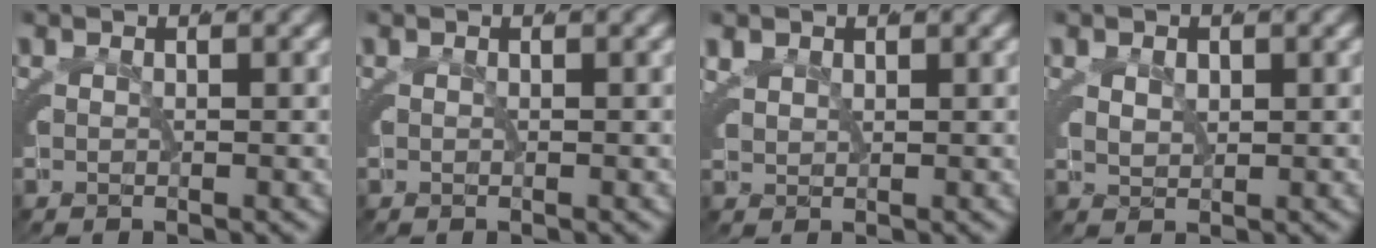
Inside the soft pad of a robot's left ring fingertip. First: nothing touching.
{"total": 0.0}
{"total": 3.3, "force": [1.2, 2.9, 1.0], "torque": [-0.039, -0.012, 0.023]}
{"total": 1.7, "force": [0.2, 1.6, 0.4], "torque": [-0.014, -0.009, 0.005]}